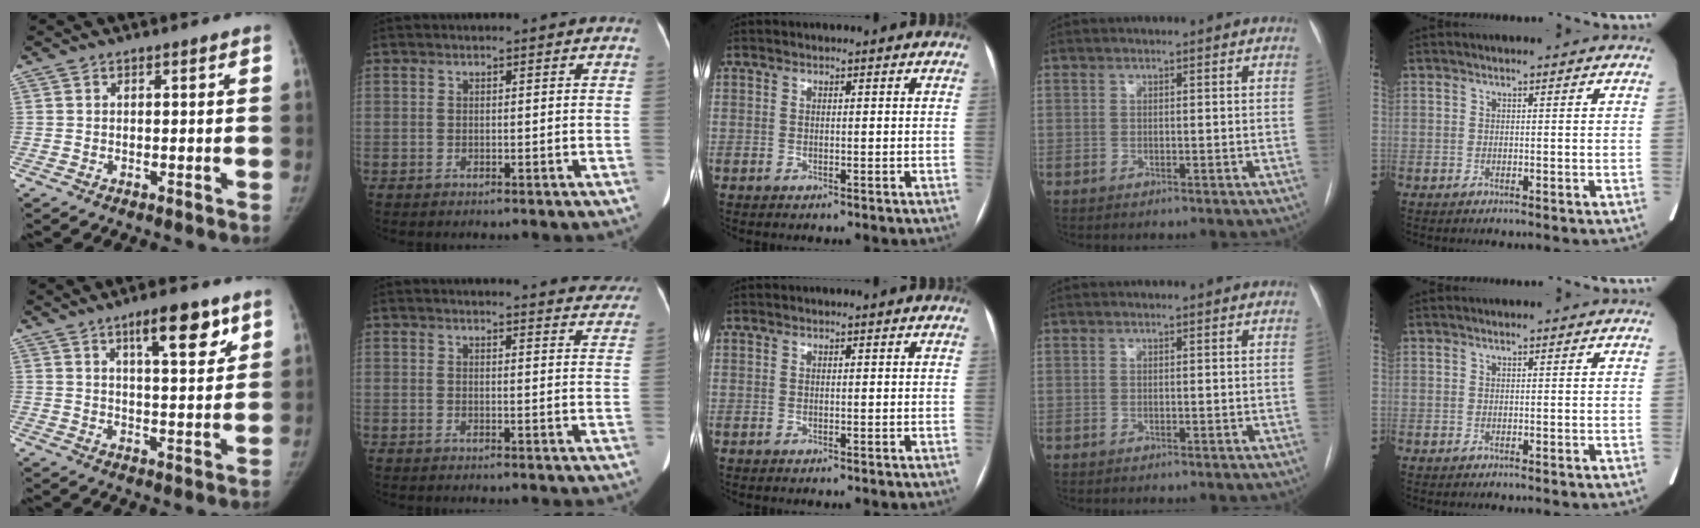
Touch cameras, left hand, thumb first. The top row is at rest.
{"thumb": {"total": 10.0, "force": [5.8, 2.9, 7.6], "torque": [-0.094, -0.032, 0.087]}, "index": {"total": 15.7, "force": [15.2, 2.4, 2.7], "torque": [-0.005, -0.059, 0.145]}}